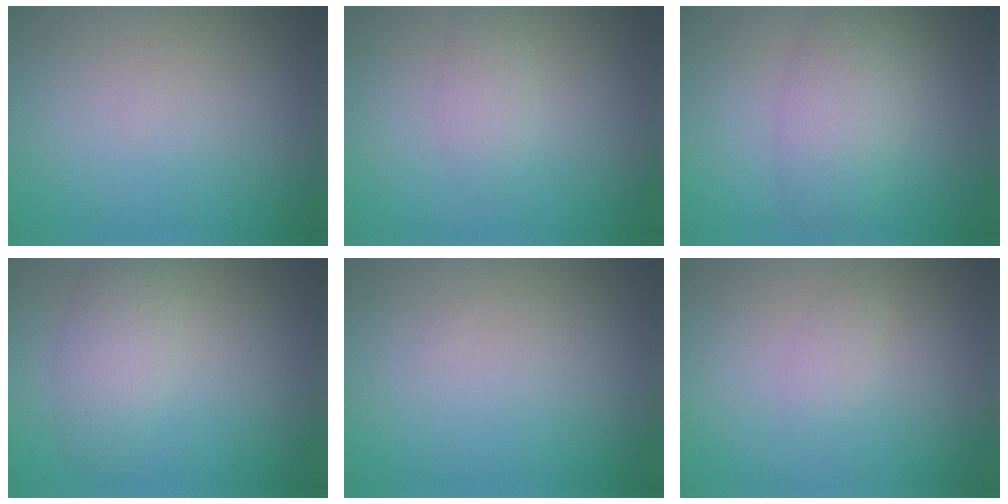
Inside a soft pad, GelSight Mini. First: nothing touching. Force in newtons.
{"total": 1.5, "press": 1.5, "slide": 0.0}
{"total": 4.4, "press": 4.4, "slide": 0.3}
{"total": 2.9, "press": 2.9, "slide": 0.1}
{"total": 0.0}
{"total": 0.9, "press": 0.9, "slide": 0.0}